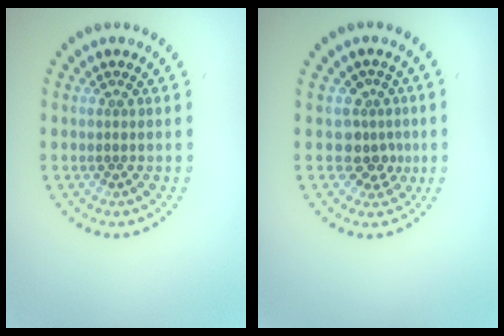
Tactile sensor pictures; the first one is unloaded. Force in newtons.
{"total": 2.6, "press": 1.9, "slide": 1.7}